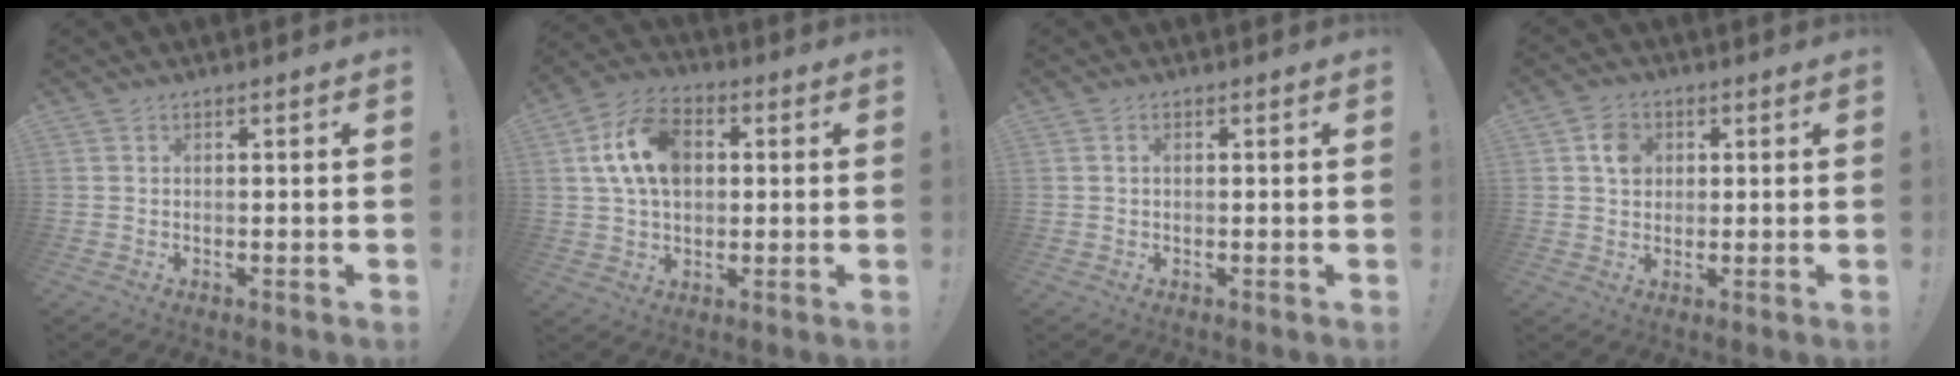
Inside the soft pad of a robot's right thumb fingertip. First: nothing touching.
{"total": 14.5, "force": [3.0, 9.9, 10.2], "torque": [-0.179, 0.006, 0.056]}
{"total": 0.9, "force": [0.2, 0.5, 0.8], "torque": [-0.016, 0.002, 0.003]}
{"total": 5.7, "force": [1.4, 4.9, 2.6], "torque": [-0.027, 0.003, 0.024]}